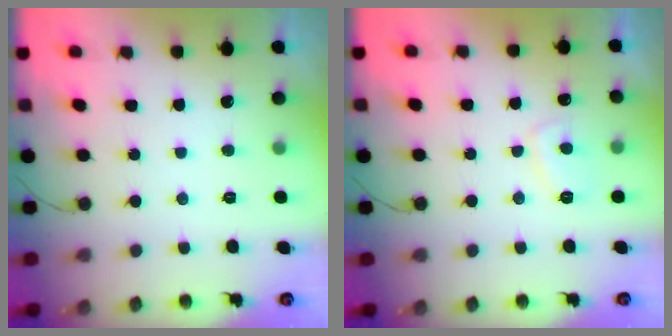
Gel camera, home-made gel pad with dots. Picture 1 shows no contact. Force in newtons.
{"total": 3.9, "press": 3.8, "slide": 0.8}